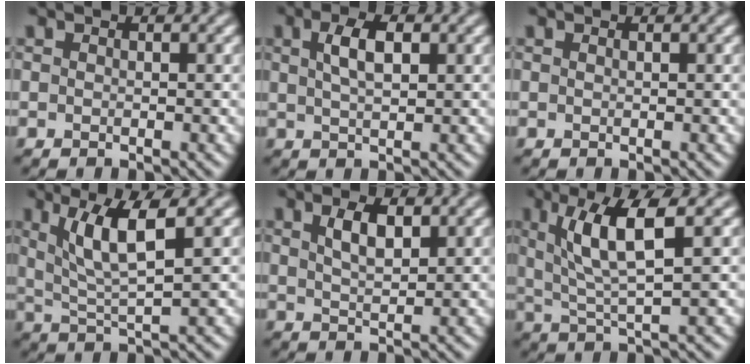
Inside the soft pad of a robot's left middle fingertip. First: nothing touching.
{"total": 3.2, "force": [1.1, 1.3, 2.7], "torque": [-0.052, 0.006, 0.022]}
{"total": 0.0}
{"total": 5.7, "force": [2.2, 1.2, 5.1], "torque": [-0.093, -0.001, 0.043]}
{"total": 2.8, "force": [1.3, 1.1, 2.2], "torque": [-0.042, 0.003, 0.026]}
{"total": 6.4, "force": [2.2, 1.4, 5.9], "torque": [-0.103, 0.003, 0.043]}